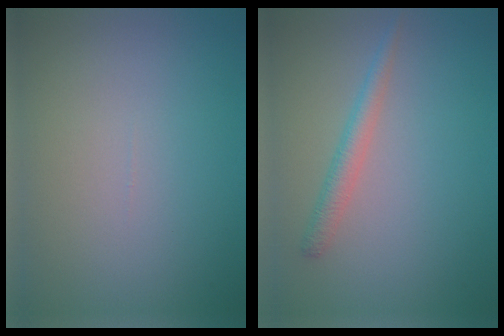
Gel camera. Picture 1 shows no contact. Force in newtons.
{"total": 1.9, "press": 1.9, "slide": 0.0}